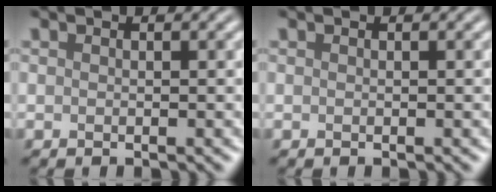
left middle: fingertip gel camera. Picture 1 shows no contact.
{"total": 0.0}